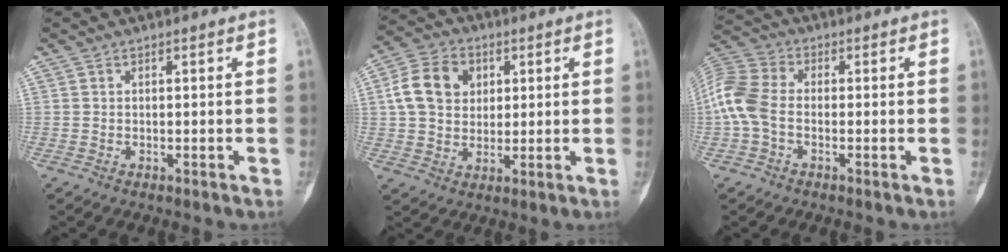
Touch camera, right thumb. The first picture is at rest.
{"total": 10.9, "force": [2.4, 8.6, 6.2], "torque": [-0.091, 0.004, 0.037]}
{"total": 9.0, "force": [-1.3, 5.9, 6.8], "torque": [-0.152, 0.021, -0.040]}